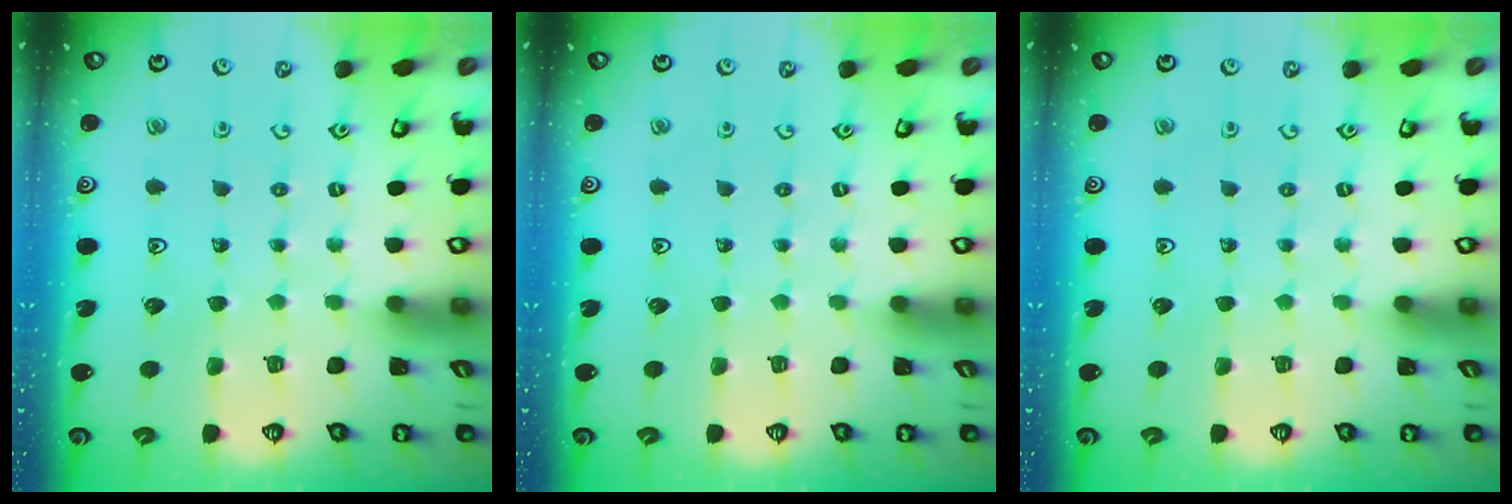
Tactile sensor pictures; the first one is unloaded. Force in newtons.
{"total": 0.0}
{"total": 0.0}